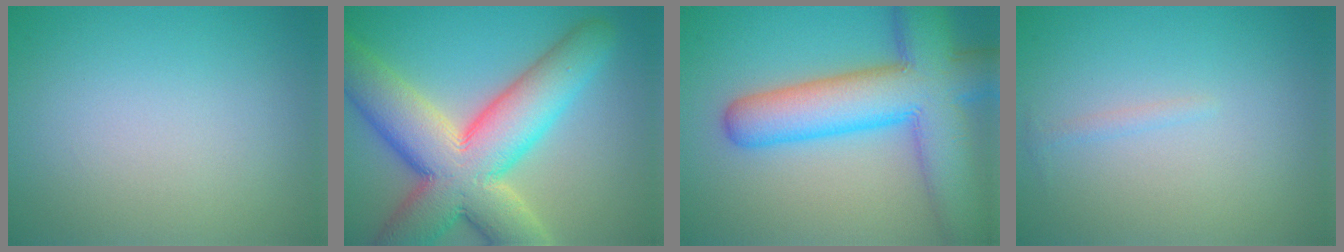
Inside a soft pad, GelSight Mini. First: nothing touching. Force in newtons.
{"total": 12.6, "press": 12.6, "slide": 1.1}
{"total": 11.0, "press": 11.0, "slide": 0.6}
{"total": 0.6, "press": 0.6, "slide": 0.1}